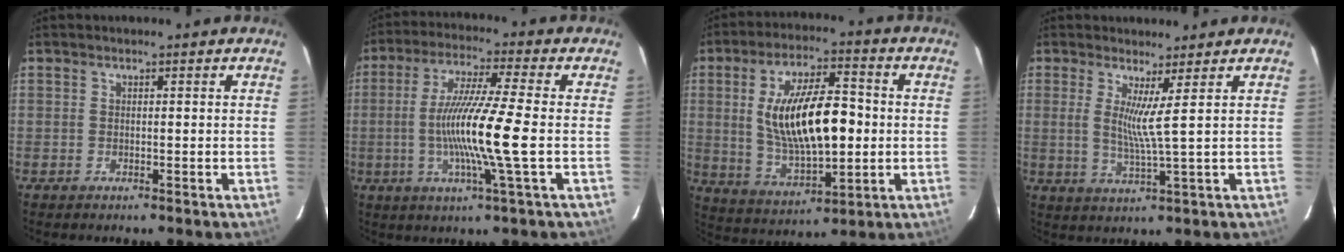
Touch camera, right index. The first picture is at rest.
{"total": 13.3, "force": [-2.1, -1.1, 13.1], "torque": [-0.248, -0.007, -0.043]}
{"total": 17.5, "force": [0.5, 6.9, 16.1], "torque": [-0.292, 0.004, 0.025]}
{"total": 4.4, "force": [1.8, -1.2, 3.9], "torque": [-0.070, -0.019, 0.025]}